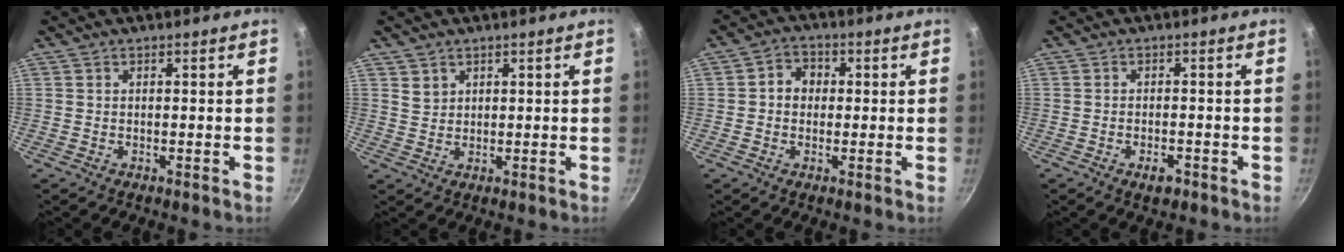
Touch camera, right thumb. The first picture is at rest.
{"total": 2.3, "force": [1.3, 1.8, 0.6], "torque": [0.004, 0.002, 0.029]}
{"total": 4.8, "force": [0.3, 4.1, 2.4], "torque": [-0.016, 0.008, -0.005]}
{"total": 3.0, "force": [-1.7, 1.4, 2.0], "torque": [-0.028, 0.010, -0.026]}